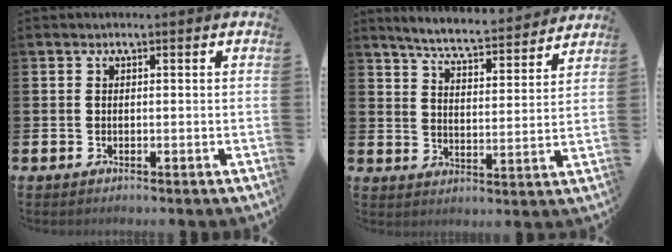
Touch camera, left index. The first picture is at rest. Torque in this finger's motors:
{"motor_torque": [0.24, -0.32, 0.36, 0.12]}